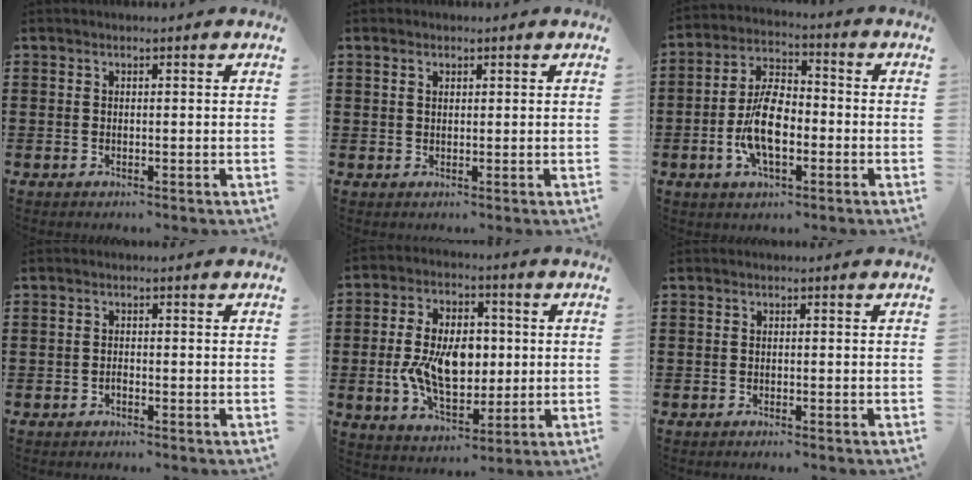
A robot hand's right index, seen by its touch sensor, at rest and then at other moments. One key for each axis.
{"total": 1.1, "fx": 0.7, "fy": 0.6, "fz": 0.5, "tx": -0.010, "ty": 0.007, "tz": 0.014}
{"total": 9.1, "fx": -2.0, "fy": 4.5, "fz": 7.6, "tx": -0.170, "ty": 0.001, "tz": -0.043}
{"total": 0.7, "fx": -0.5, "fy": 0.2, "fz": 0.4, "tx": -0.011, "ty": -0.006, "tz": -0.009}
{"total": 11.1, "fx": -0.2, "fy": 6.8, "fz": 8.7, "tx": -0.169, "ty": 0.008, "tz": -0.006}
{"total": 0.5, "fx": -0.5, "fy": 0.0, "fz": 0.1, "tx": -0.004, "ty": -0.002, "tz": -0.010}